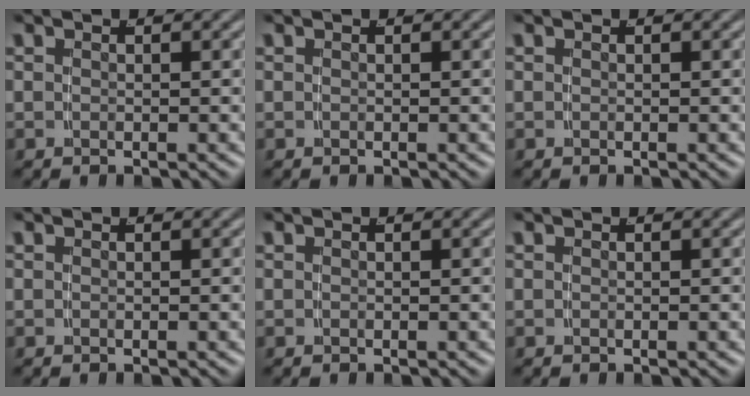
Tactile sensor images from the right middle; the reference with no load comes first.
{"total": 0.0}
{"total": 0.0}
{"total": 0.0}
{"total": 0.0}
{"total": 0.0}